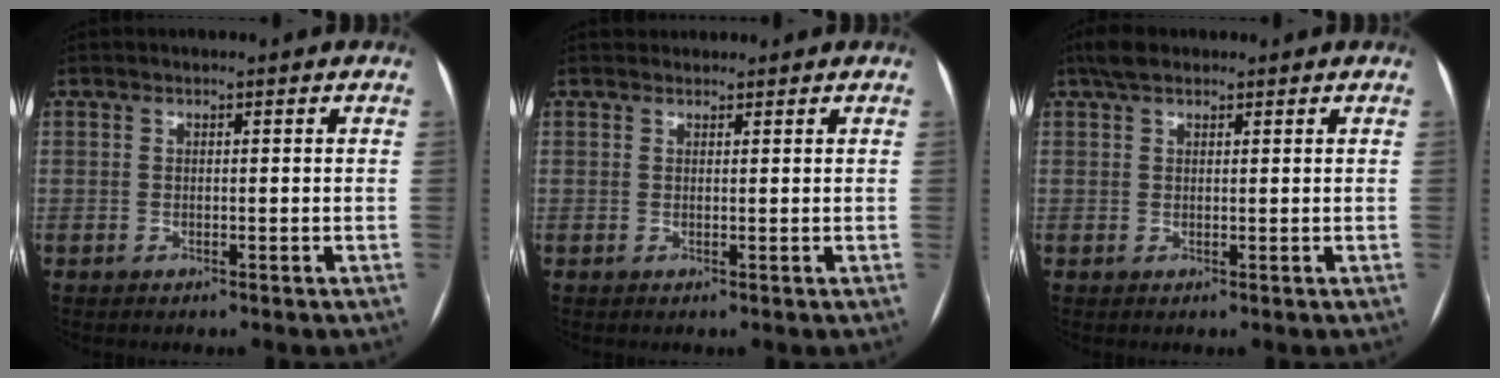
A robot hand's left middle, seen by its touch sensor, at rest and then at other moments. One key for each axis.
{"total": 1.7, "fx": 1.6, "fy": 0.6, "fz": 0.0, "tx": 0.002, "ty": 0.020, "tz": 0.026}
{"total": 3.2, "fx": 2.3, "fy": 1.5, "fz": 1.6, "tx": -0.034, "ty": 0.022, "tz": 0.042}